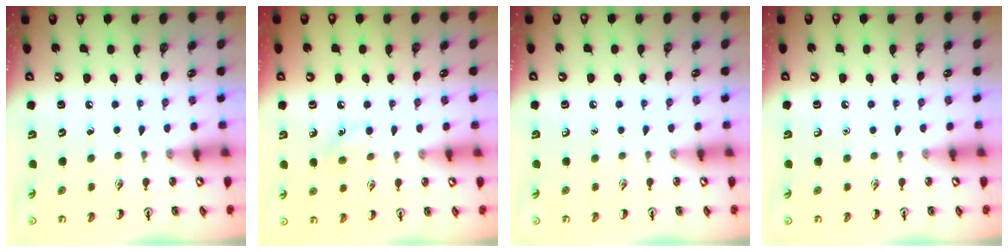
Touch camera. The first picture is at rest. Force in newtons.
{"total": 6.5, "press": 6.3, "slide": 1.7}
{"total": 0.0}
{"total": 0.0}